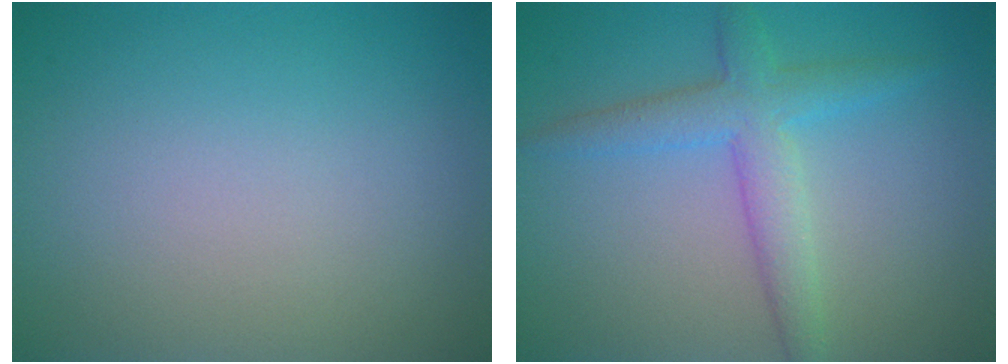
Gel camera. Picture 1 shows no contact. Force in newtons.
{"total": 3.8, "press": 3.8, "slide": 0.0}